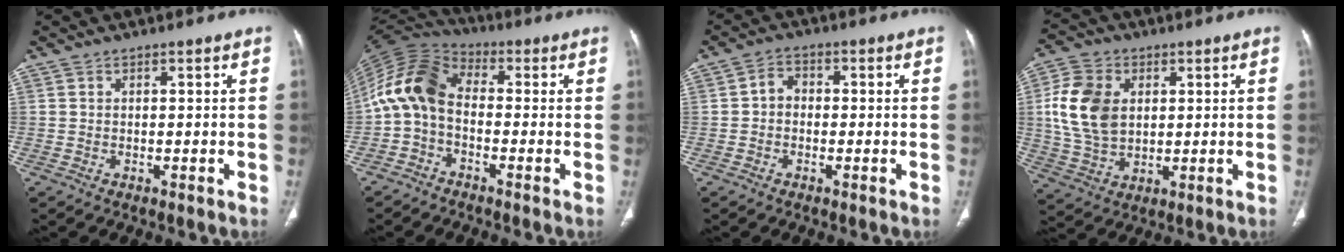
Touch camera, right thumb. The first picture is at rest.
{"total": 11.9, "force": [-0.8, 7.5, 9.1], "torque": [-0.175, 0.041, -0.036]}
{"total": 3.3, "force": [-0.4, 2.7, 1.8], "torque": [-0.013, 0.013, -0.017]}
{"total": 13.0, "force": [2.4, 9.2, 8.9], "torque": [-0.166, -0.001, 0.048]}